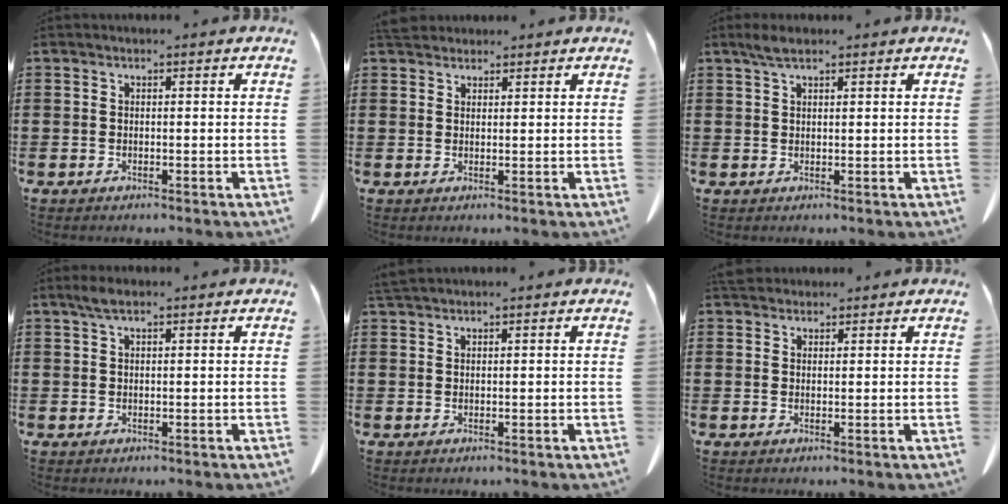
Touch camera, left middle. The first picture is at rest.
{"total": 3.2, "force": [2.8, 1.1, 1.0], "torque": [-0.029, -0.002, 0.055]}
{"total": 2.4, "force": [1.5, 0.6, 1.8], "torque": [-0.038, 0.001, 0.028]}
{"total": 2.2, "force": [1.3, 0.6, 1.7], "torque": [-0.036, 0.001, 0.023]}
{"total": 1.7, "force": [1.6, 0.1, 0.6], "torque": [-0.016, -0.002, 0.032]}
{"total": 2.8, "force": [2.4, 1.1, 0.9], "torque": [-0.027, 0.002, 0.049]}